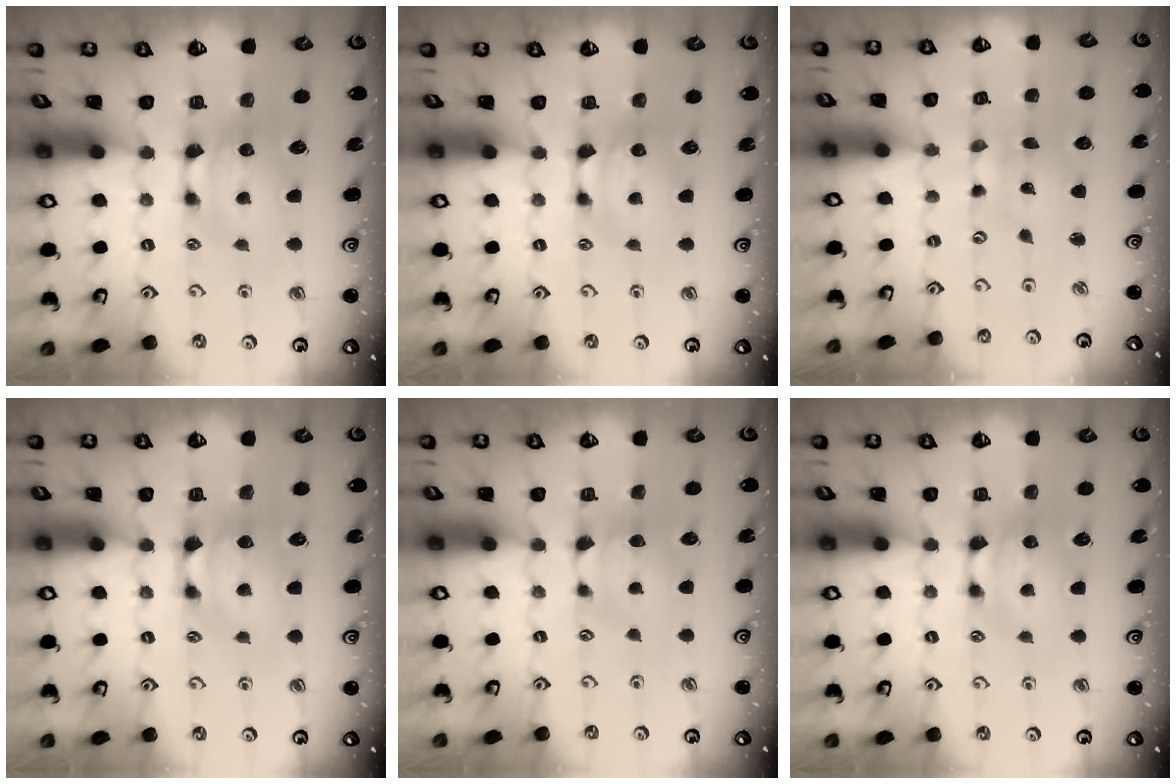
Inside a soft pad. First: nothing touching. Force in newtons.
{"total": 0.0}
{"total": 6.8, "press": 6.8, "slide": 0.4}
{"total": 0.9, "press": 0.5, "slide": 0.8}
{"total": 0.6, "press": 0.2, "slide": 0.5}
{"total": 0.0}